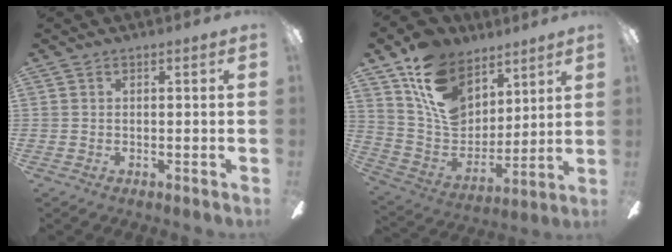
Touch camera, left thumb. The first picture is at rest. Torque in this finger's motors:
{"motor_torque": [2.02, 1.64, 1.41, -1.36, 0.11]}